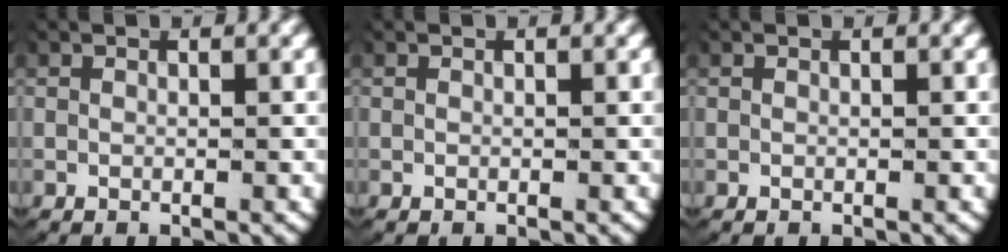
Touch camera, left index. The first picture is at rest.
{"total": 0.0}
{"total": 0.0}